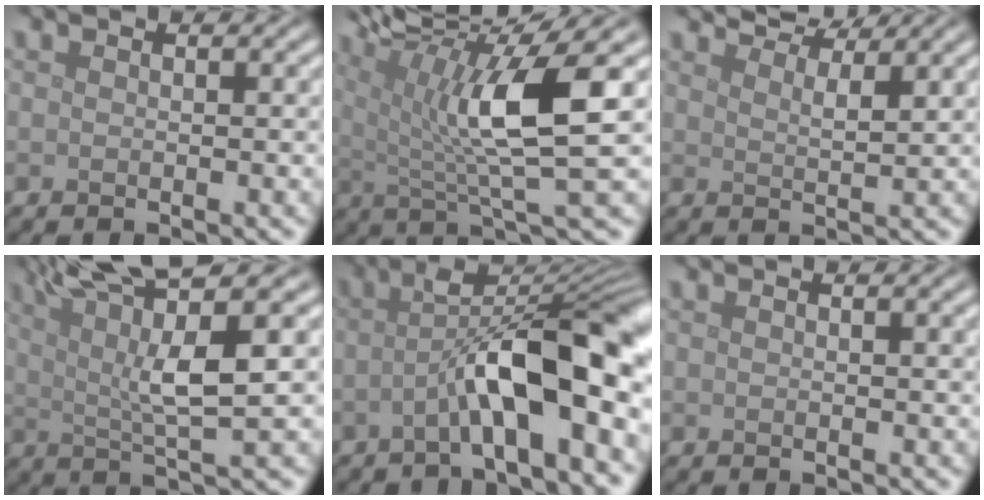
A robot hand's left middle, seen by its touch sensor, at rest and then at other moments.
{"total": 10.2, "force": [3.0, 2.6, 9.4], "torque": [-0.154, 0.003, 0.055]}
{"total": 4.0, "force": [3.8, 0.5, 1.3], "torque": [-0.013, 0.004, 0.049]}
{"total": 8.1, "force": [2.5, 1.7, 7.5], "torque": [-0.121, 0.013, 0.044]}
{"total": 9.7, "force": [-2.1, 2.5, 9.1], "torque": [-0.146, 0.016, -0.037]}
{"total": 0.8, "force": [0.3, 0.2, 0.7], "torque": [-0.005, 0.004, 0.004]}